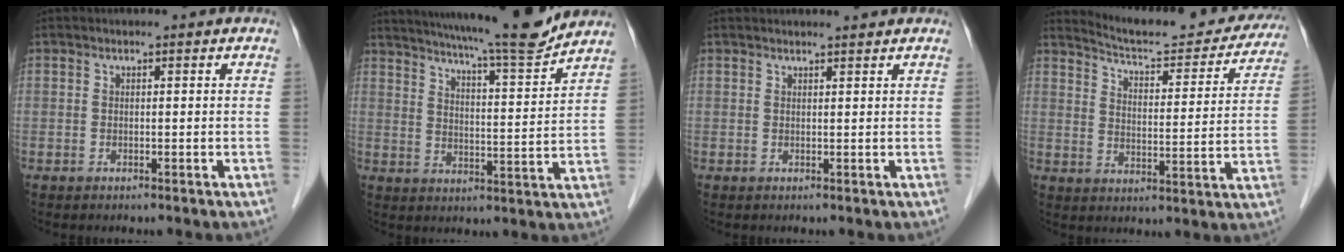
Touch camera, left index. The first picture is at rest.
{"total": 16.1, "force": [14.6, -0.2, 6.9], "torque": [-0.113, -0.021, 0.205]}
{"total": 2.9, "force": [2.9, -0.1, 0.7], "torque": [-0.010, 0.014, 0.037]}
{"total": 18.0, "force": [17.0, 3.2, 4.9], "torque": [-0.062, -0.025, 0.214]}